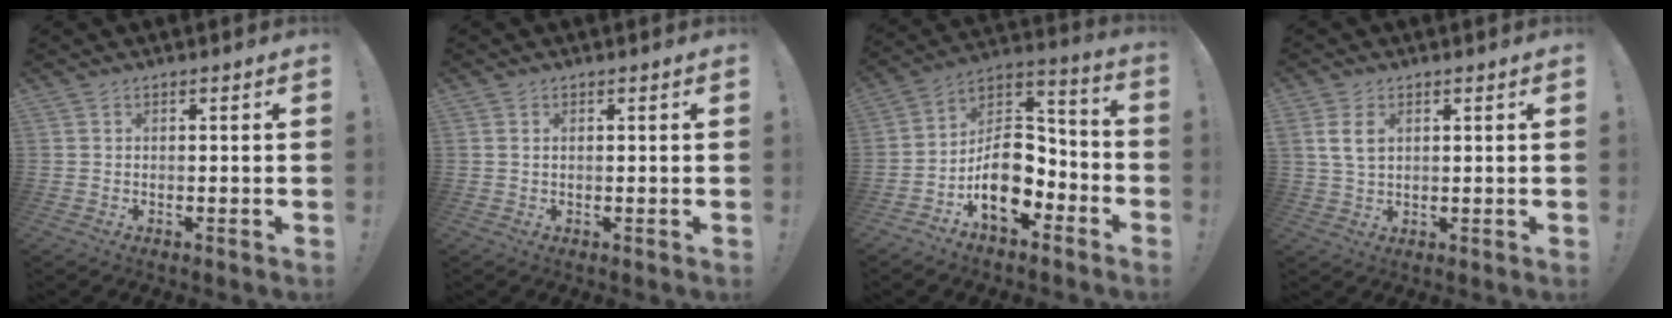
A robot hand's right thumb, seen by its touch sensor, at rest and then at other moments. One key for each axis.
{"total": 0.5, "fx": 0.3, "fy": 0.3, "fz": 0.3, "tx": 0.002, "ty": -0.002, "tz": 0.004}
{"total": 15.6, "fx": -5.7, "fy": 10.6, "fz": 9.9, "tx": -0.165, "ty": 0.031, "tz": -0.085}
{"total": 5.8, "fx": 2.0, "fy": 3.6, "fz": 4.1, "tx": -0.073, "ty": -0.001, "tz": 0.037}